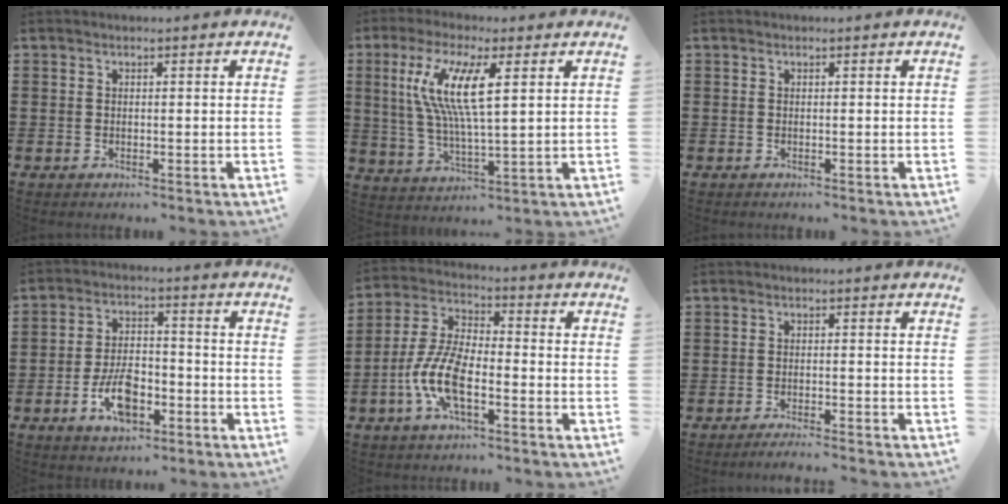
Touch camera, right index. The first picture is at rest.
{"total": 10.2, "force": [3.2, 1.7, 9.5], "torque": [-0.207, -0.004, 0.049]}
{"total": 0.0}
{"total": 7.7, "force": [-3.2, 3.8, 5.9], "torque": [-0.129, 0.001, -0.062]}
{"total": 9.1, "force": [-3.3, 3.6, 7.7], "torque": [-0.190, -0.013, -0.069]}
{"total": 2.1, "force": [-2.0, -0.5, 0.4], "torque": [-0.007, -0.001, -0.039]}